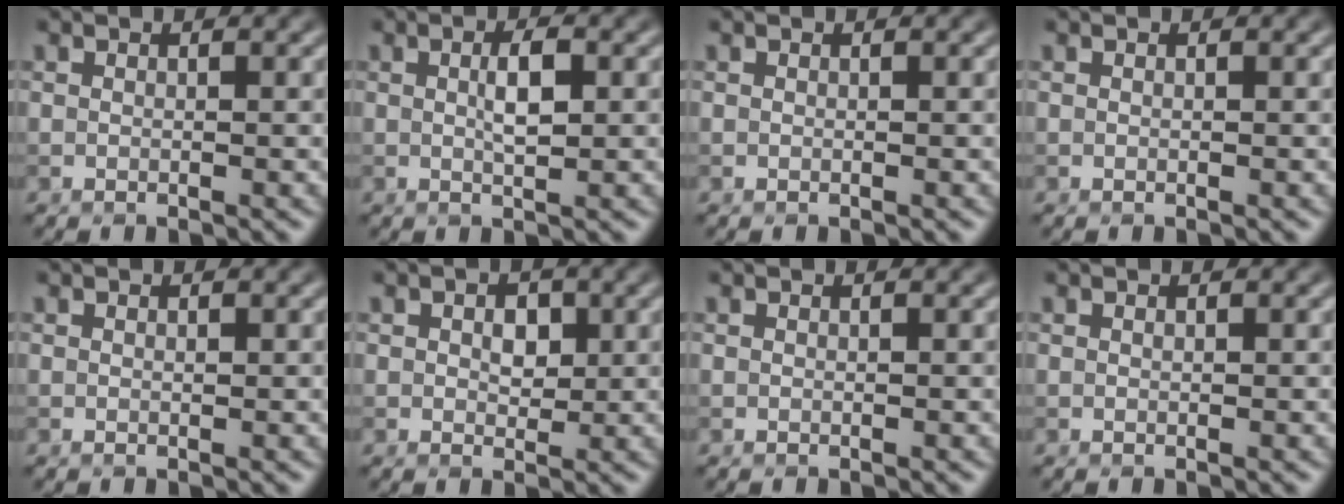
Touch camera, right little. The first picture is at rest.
{"total": 2.3, "force": [0.3, 0.6, 2.2], "torque": [-0.042, 0.004, 0.005]}
{"total": 0.0}
{"total": 0.0}
{"total": 0.0}
{"total": 1.9, "force": [0.5, 1.3, 1.4], "torque": [-0.019, -0.001, 0.006]}
{"total": 0.0}
{"total": 0.0}